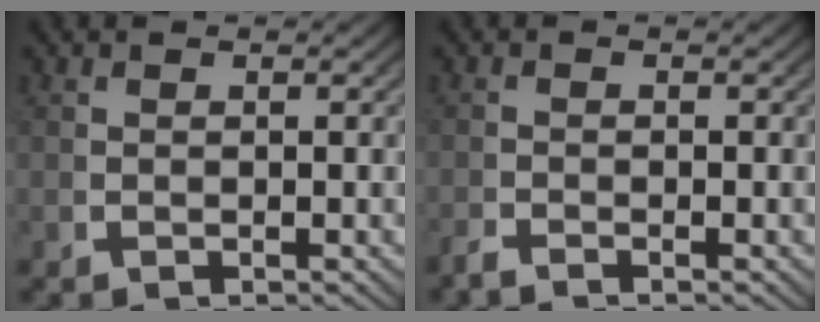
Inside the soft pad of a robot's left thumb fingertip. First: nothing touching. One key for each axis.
{"total": 1.2, "fx": -1.2, "fy": 0.1, "fz": 0.1, "tx": 0.002, "ty": -0.005, "tz": -0.027}